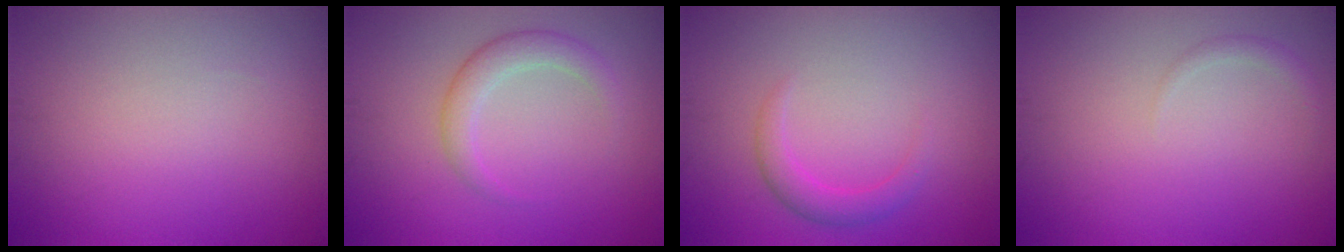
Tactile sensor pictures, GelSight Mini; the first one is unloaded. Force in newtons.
{"total": 2.5, "press": 2.5, "slide": 0.2}
{"total": 2.0, "press": 2.0, "slide": 0.1}
{"total": 0.8, "press": 0.8, "slide": 0.0}